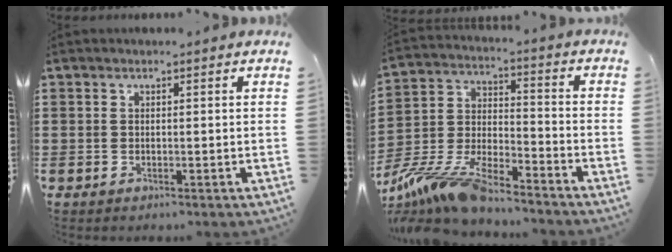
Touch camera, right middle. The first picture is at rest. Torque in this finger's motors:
{"motor_torque": [2.14, 0.00, 0.60, 0.21]}